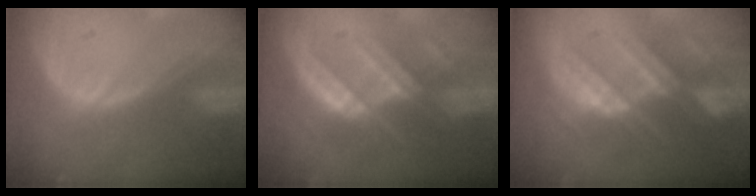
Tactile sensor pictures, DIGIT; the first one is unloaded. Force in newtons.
{"total": 7.5, "press": 7.2, "slide": 1.9}
{"total": 9.1, "press": 7.9, "slide": 4.4}